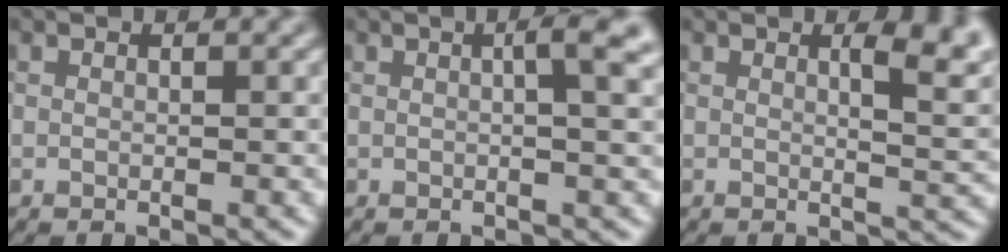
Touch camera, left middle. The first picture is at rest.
{"total": 4.6, "force": [0.9, 1.4, 4.2], "torque": [-0.042, 0.019, 0.006]}
{"total": 4.6, "force": [1.8, 1.5, 4.0], "torque": [-0.042, 0.001, 0.024]}